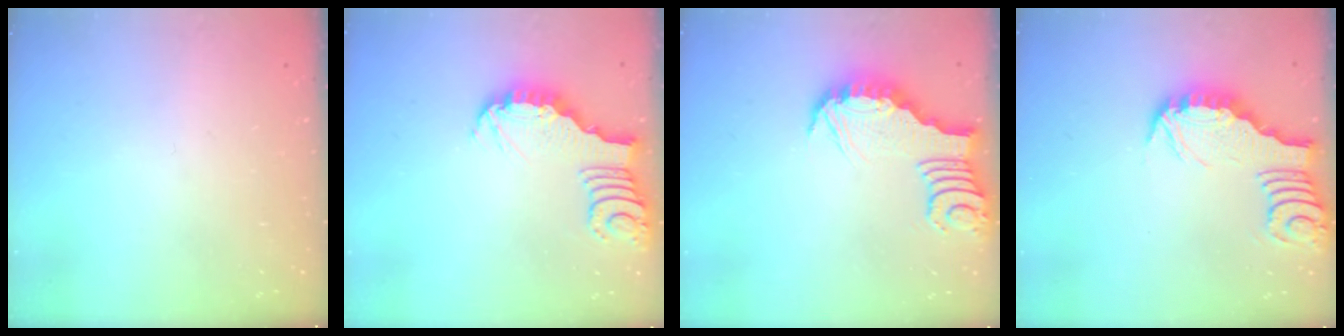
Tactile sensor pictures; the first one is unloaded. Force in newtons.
{"total": 4.0, "press": 4.0, "slide": 0.4}
{"total": 3.6, "press": 3.6, "slide": 0.2}
{"total": 3.2, "press": 3.2, "slide": 0.4}